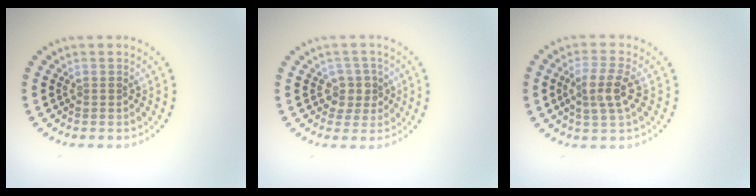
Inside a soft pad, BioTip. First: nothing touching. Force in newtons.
{"total": 2.3, "press": 2.1, "slide": 0.9}
{"total": 3.1, "press": 2.8, "slide": 1.3}